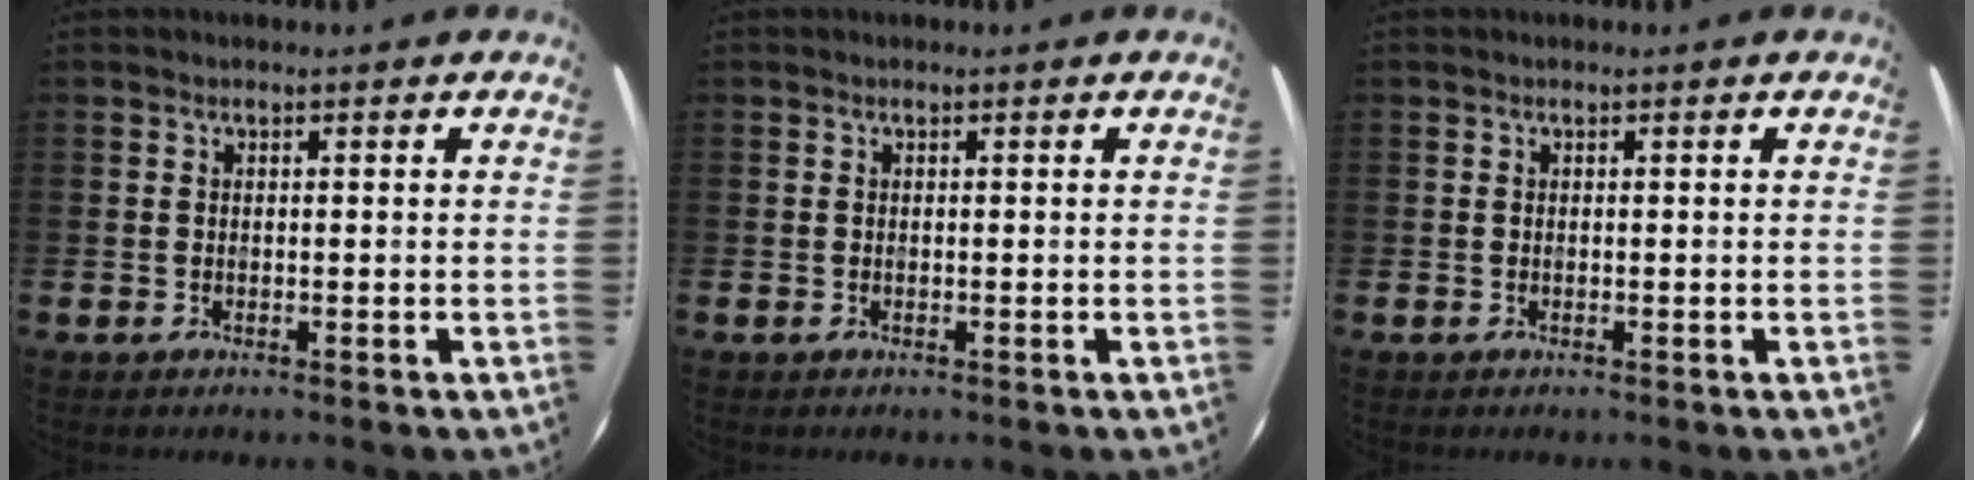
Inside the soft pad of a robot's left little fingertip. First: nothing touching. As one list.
[{"total": 0.0}, {"total": 0.0}]